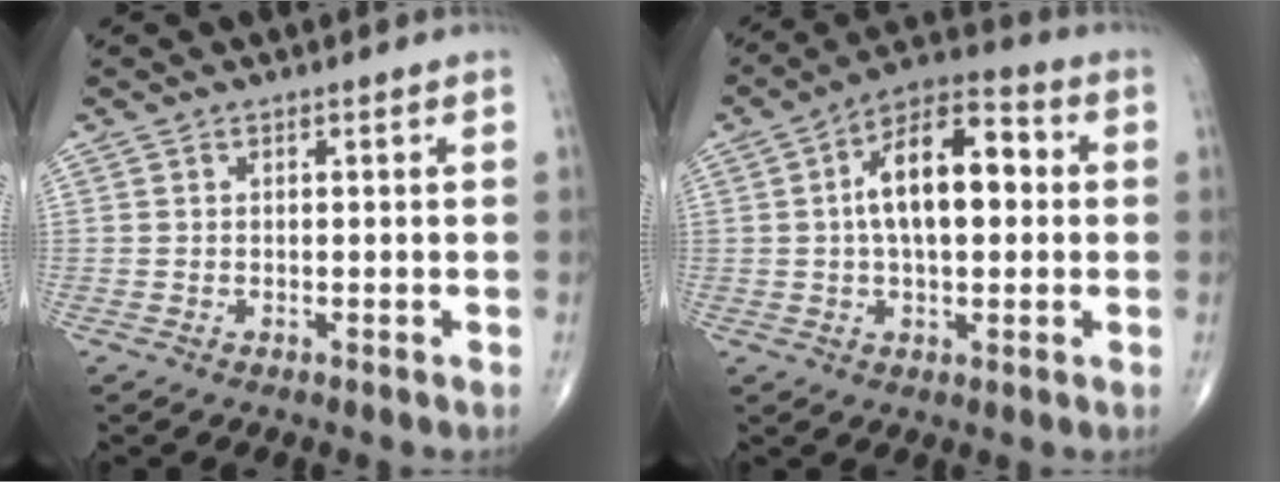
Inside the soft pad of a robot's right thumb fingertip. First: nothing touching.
{"total": 14.2, "force": [1.5, 7.2, 12.2], "torque": [-0.185, 0.029, 0.013]}